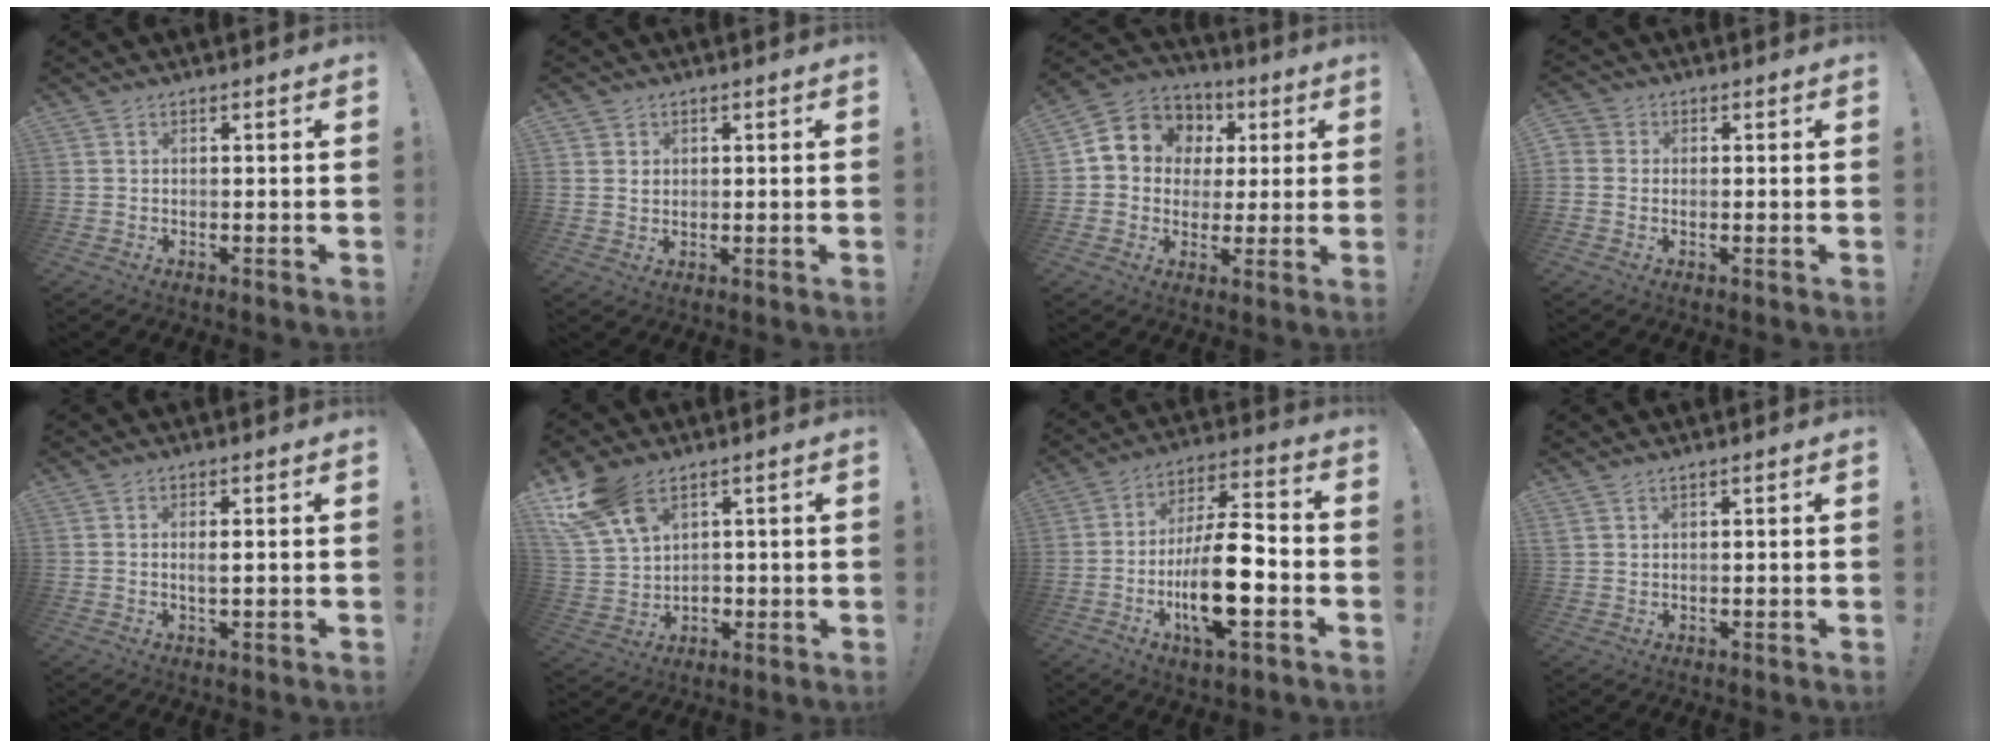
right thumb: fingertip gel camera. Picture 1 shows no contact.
{"total": 2.6, "force": [1.4, 2.2, 0.1], "torque": [0.003, -0.006, 0.025]}
{"total": 9.6, "force": [2.5, 8.8, 2.9], "torque": [-0.045, -0.011, 0.055]}
{"total": 2.2, "force": [-0.2, 2.1, 0.8], "torque": [-0.010, 0.004, -0.003]}
{"total": 1.8, "force": [0.4, 0.2, 1.8], "torque": [-0.020, -0.008, 0.004]}
{"total": 14.4, "force": [7.3, 9.5, 8.0], "torque": [-0.171, -0.029, 0.143]}
{"total": 17.6, "force": [-4.6, 6.1, 15.8], "torque": [-0.285, 0.016, -0.077]}
{"total": 1.9, "force": [1.6, 0.8, 0.6], "torque": [-0.010, -0.004, 0.031]}